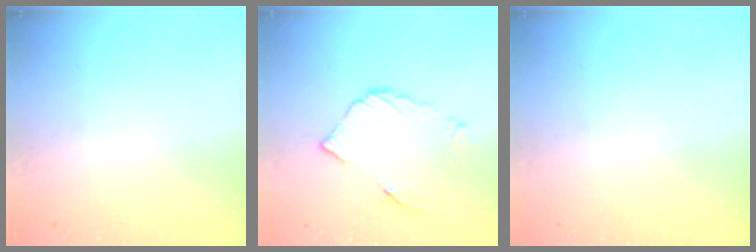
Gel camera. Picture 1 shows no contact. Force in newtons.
{"total": 7.8, "press": 7.7, "slide": 0.5}
{"total": 0.0}